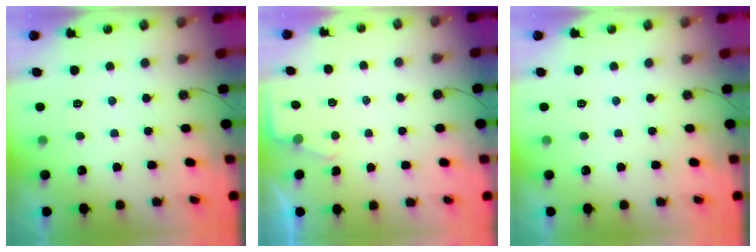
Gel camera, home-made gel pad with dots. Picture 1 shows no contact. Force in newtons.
{"total": 2.1, "press": 2.1, "slide": 0.3}
{"total": 0.0}